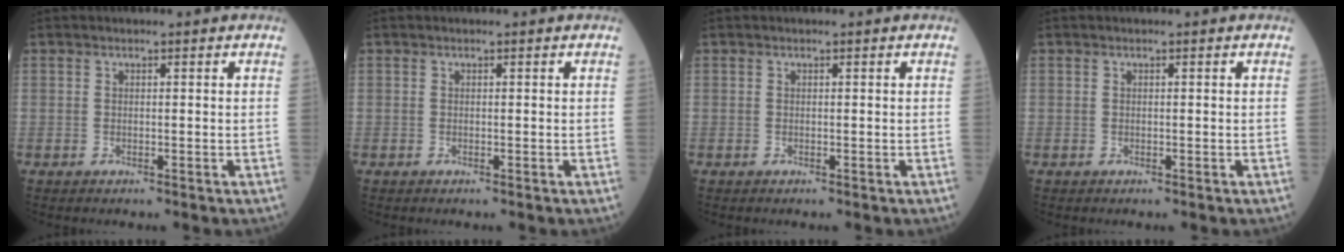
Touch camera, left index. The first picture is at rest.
{"total": 0.0}
{"total": 0.0}
{"total": 0.0}